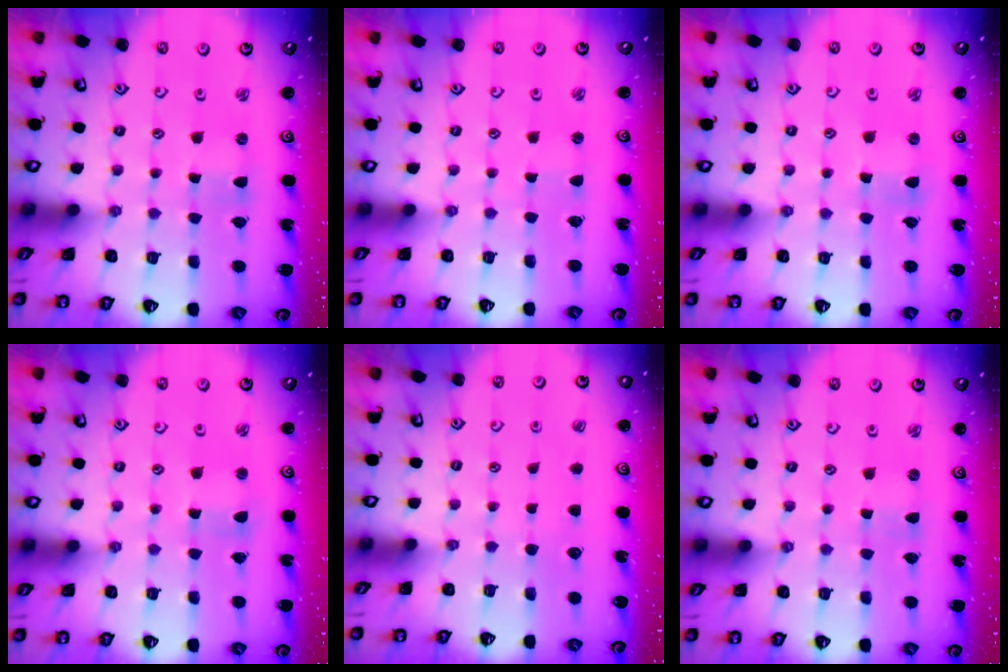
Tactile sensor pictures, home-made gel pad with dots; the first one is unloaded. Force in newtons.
{"total": 0.0}
{"total": 2.0, "press": 2.0, "slide": 0.1}
{"total": 1.6, "press": 1.5, "slide": 0.3}
{"total": 0.0}
{"total": 0.0}